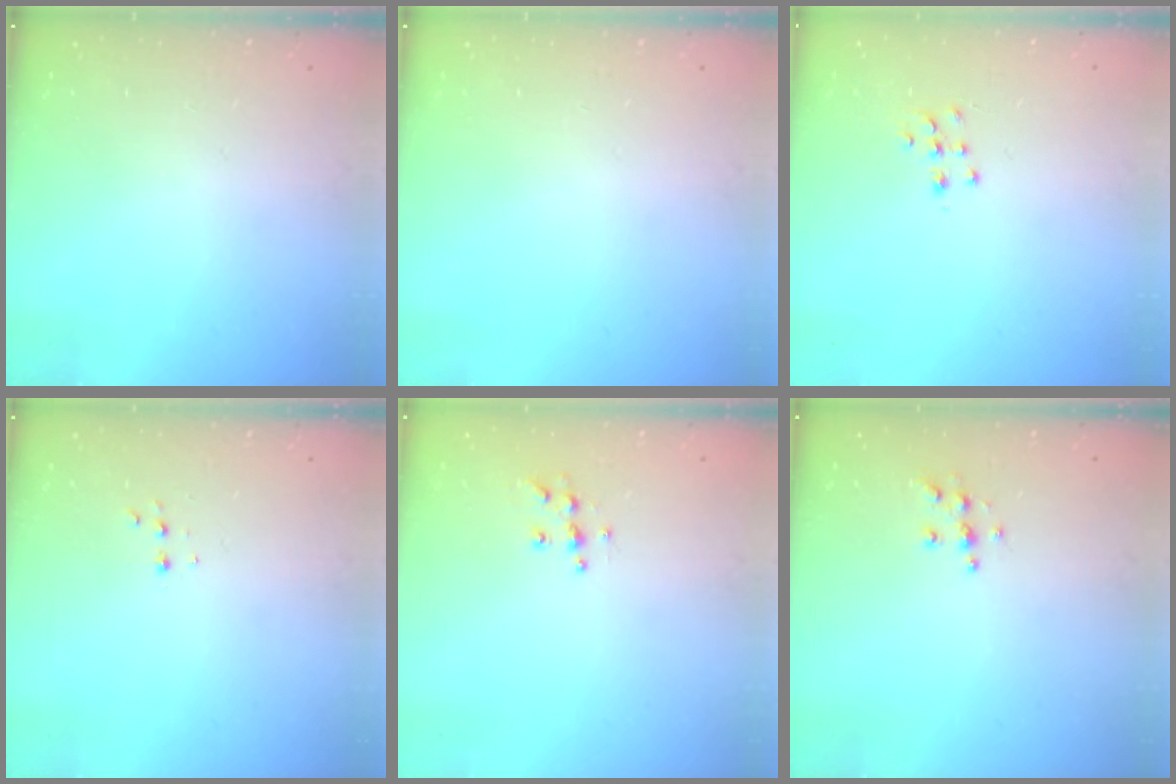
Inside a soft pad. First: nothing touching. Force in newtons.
{"total": 0.0}
{"total": 7.2, "press": 7.2, "slide": 0.5}
{"total": 4.1, "press": 4.0, "slide": 0.8}
{"total": 6.4, "press": 6.4, "slide": 0.6}
{"total": 5.3, "press": 5.2, "slide": 0.2}